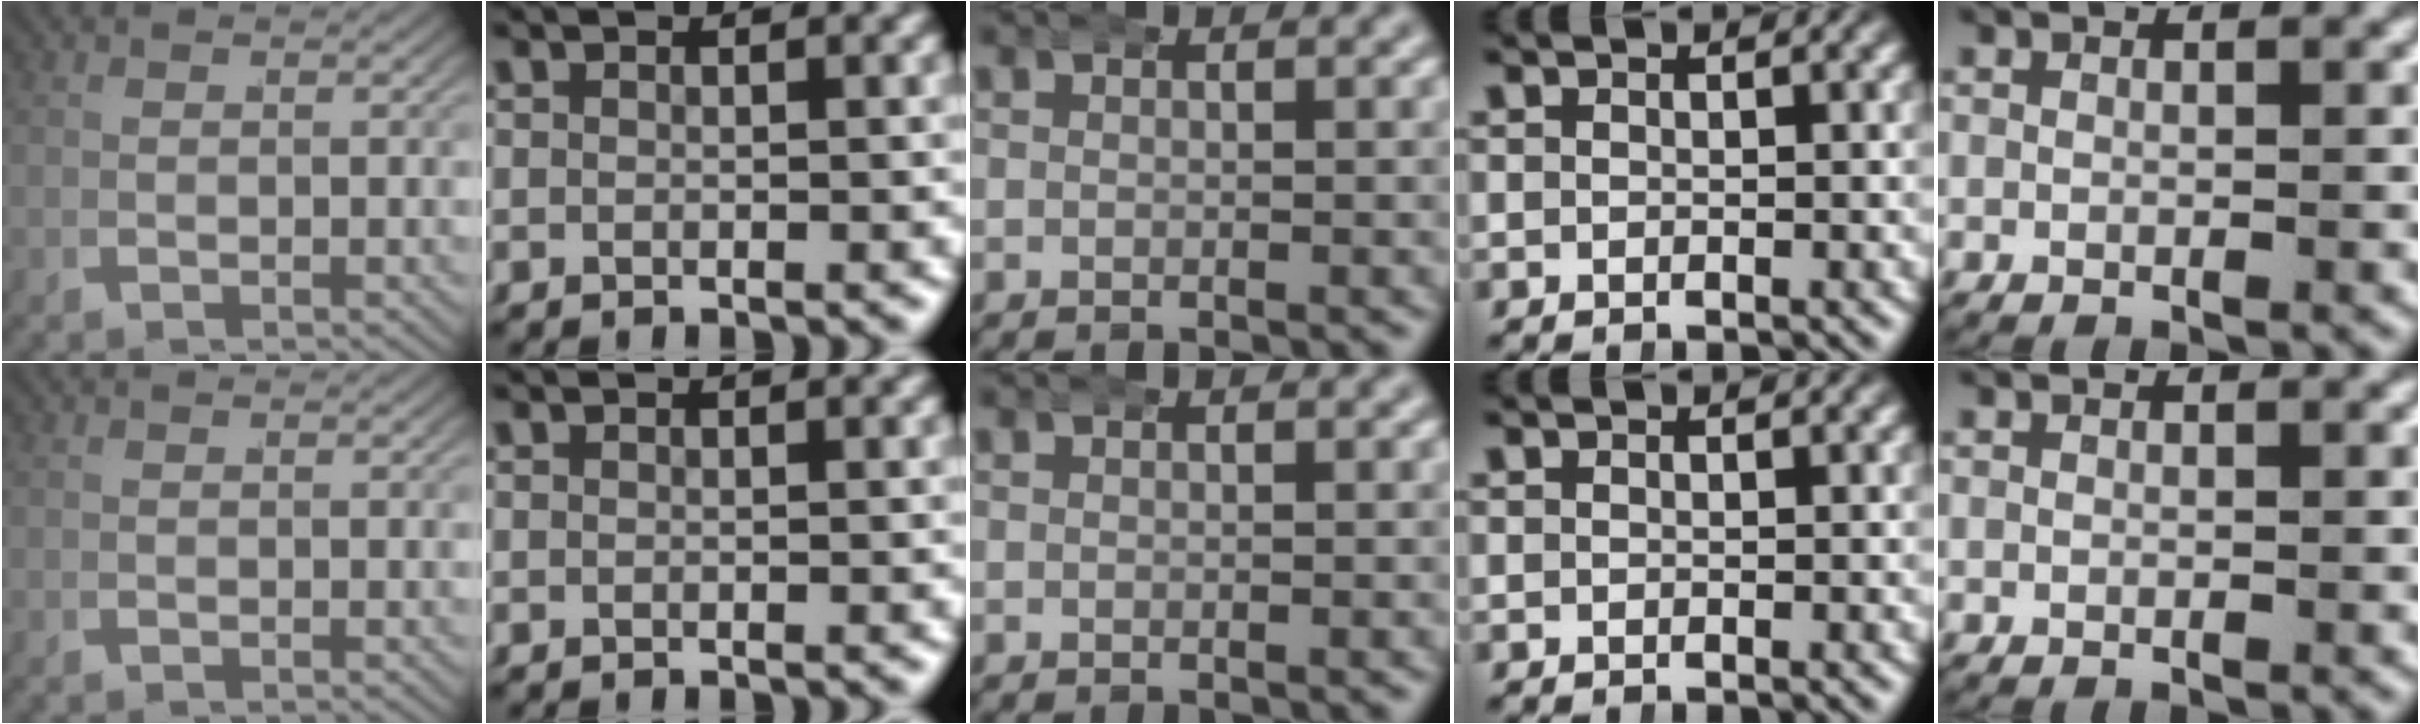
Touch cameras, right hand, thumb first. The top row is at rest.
{}